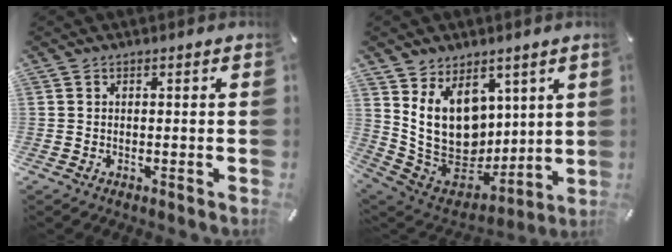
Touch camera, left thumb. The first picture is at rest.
{"total": 16.1, "force": [5.0, 12.9, 8.1], "torque": [-0.169, -0.047, 0.106]}